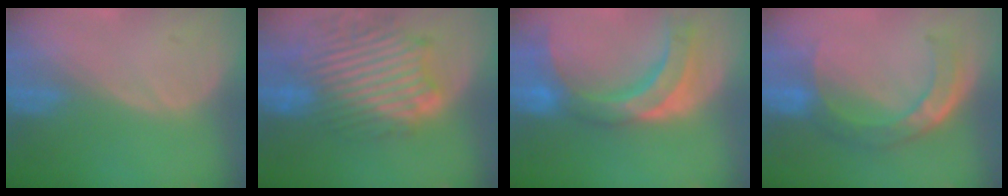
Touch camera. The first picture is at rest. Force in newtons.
{"total": 13.5, "press": 11.8, "slide": 6.5}
{"total": 10.7, "press": 9.4, "slide": 5.0}
{"total": 8.1, "press": 6.7, "slide": 4.4}